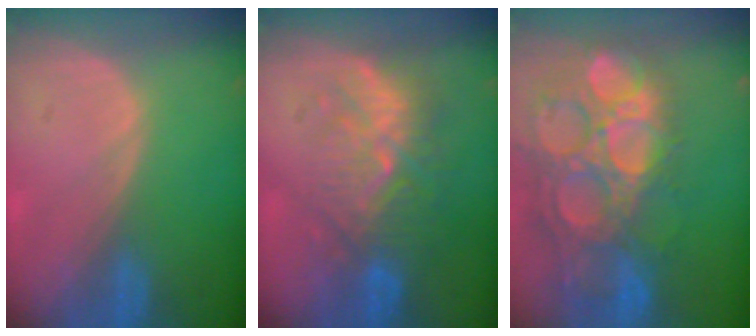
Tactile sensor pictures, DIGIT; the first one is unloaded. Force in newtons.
{"total": 9.4, "press": 9.0, "slide": 2.6}
{"total": 15.7, "press": 13.0, "slide": 8.8}